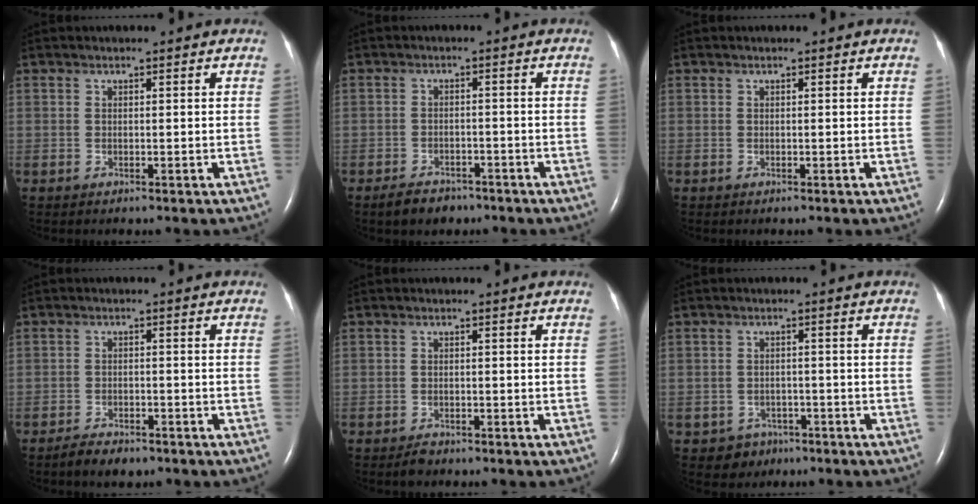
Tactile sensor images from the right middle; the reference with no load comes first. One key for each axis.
{"total": 4.1, "fx": -3.2, "fy": 2.2, "fz": 1.4, "tx": -0.033, "ty": 0.000, "tz": -0.047}
{"total": 0.0}
{"total": 3.7, "fx": -3.0, "fy": 1.4, "fz": 1.7, "tx": -0.036, "ty": -0.003, "tz": -0.046}
{"total": 1.4, "fx": -1.2, "fy": 0.6, "fz": 0.5, "tx": -0.016, "ty": -0.002, "tz": -0.019}
{"total": 3.4, "fx": -1.9, "fy": 2.8, "fz": -0.1, "tx": -0.001, "ty": 0.013, "tz": -0.024}